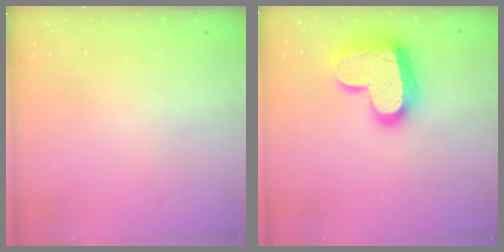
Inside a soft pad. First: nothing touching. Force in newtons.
{"total": 19.3, "press": 19.2, "slide": 1.5}